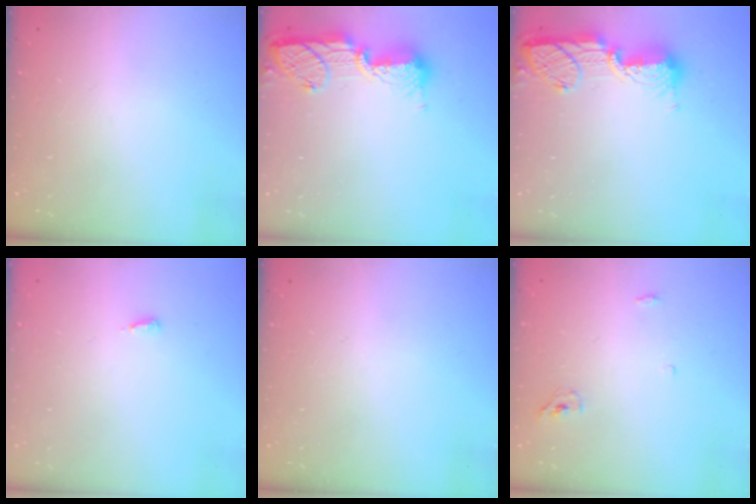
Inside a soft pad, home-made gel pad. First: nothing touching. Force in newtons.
{"total": 13.9, "press": 13.8, "slide": 1.0}
{"total": 13.9, "press": 13.8, "slide": 1.0}
{"total": 2.9, "press": 2.9, "slide": 0.2}
{"total": 0.0}
{"total": 3.4, "press": 3.4, "slide": 0.7}